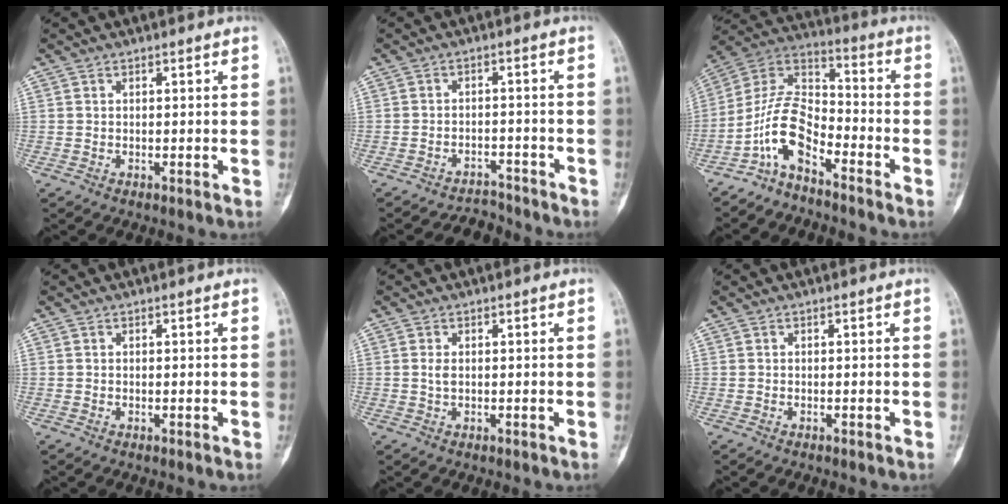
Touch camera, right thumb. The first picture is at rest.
{"total": 4.1, "force": [-3.9, 1.0, -0.9], "torque": [0.009, 0.042, -0.060]}
{"total": 10.5, "force": [-6.4, 4.8, 6.9], "torque": [-0.128, 0.081, -0.135]}
{"total": 0.0}
{"total": 1.0, "force": [-0.1, 0.5, 0.9], "torque": [-0.019, 0.000, -0.003]}
{"total": 0.0}